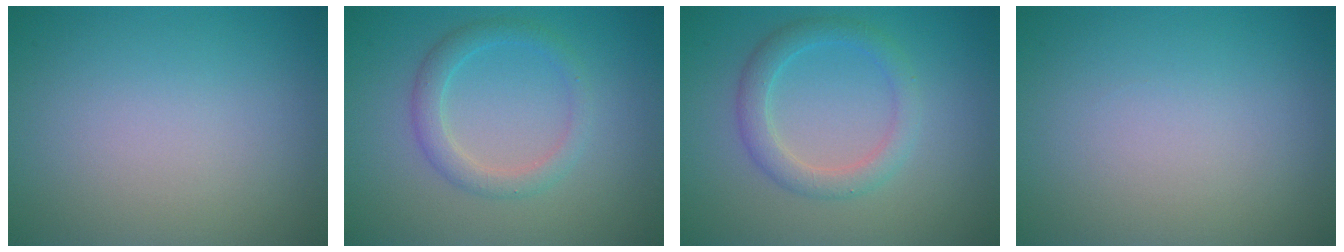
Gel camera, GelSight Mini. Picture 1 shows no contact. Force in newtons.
{"total": 2.4, "press": 2.4, "slide": 0.1}
{"total": 2.8, "press": 2.8, "slide": 0.1}
{"total": 0.0}